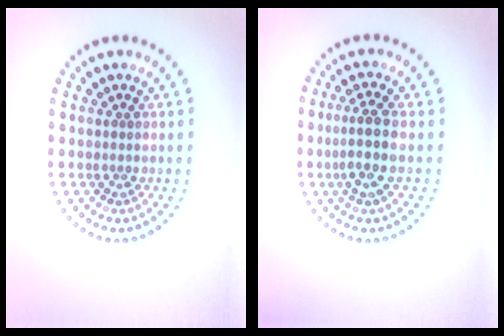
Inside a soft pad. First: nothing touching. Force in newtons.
{"total": 3.2, "press": 2.7, "slide": 1.8}